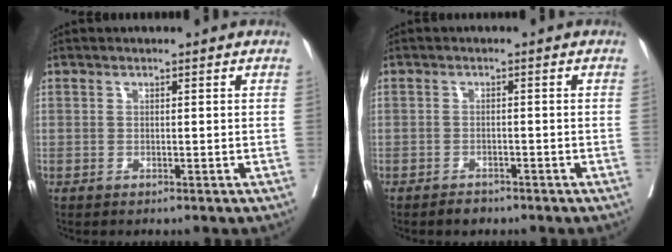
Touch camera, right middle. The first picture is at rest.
{"total": 1.8, "force": [-1.5, 0.8, 0.5], "torque": [-0.012, 0.000, -0.019]}